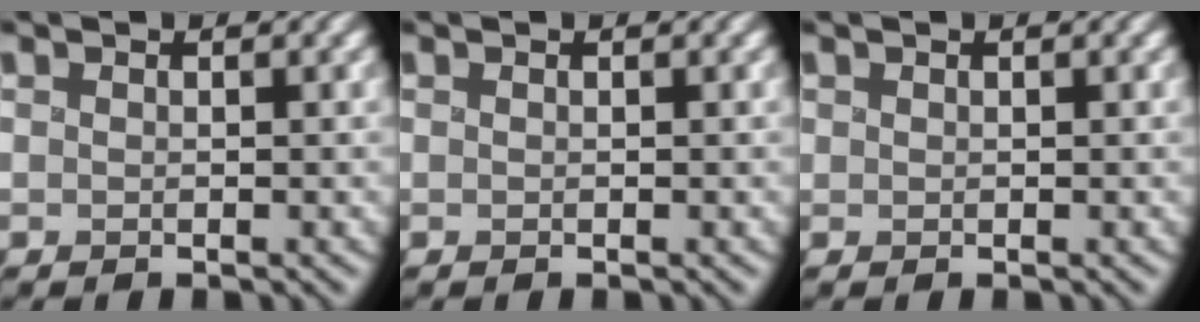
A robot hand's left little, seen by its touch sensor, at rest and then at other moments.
{"total": 0.0}
{"total": 0.0}